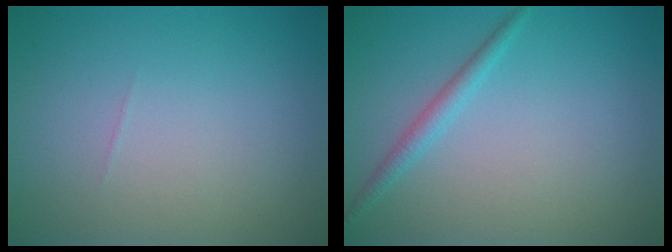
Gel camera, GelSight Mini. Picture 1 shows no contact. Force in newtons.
{"total": 1.5, "press": 1.5, "slide": 0.1}